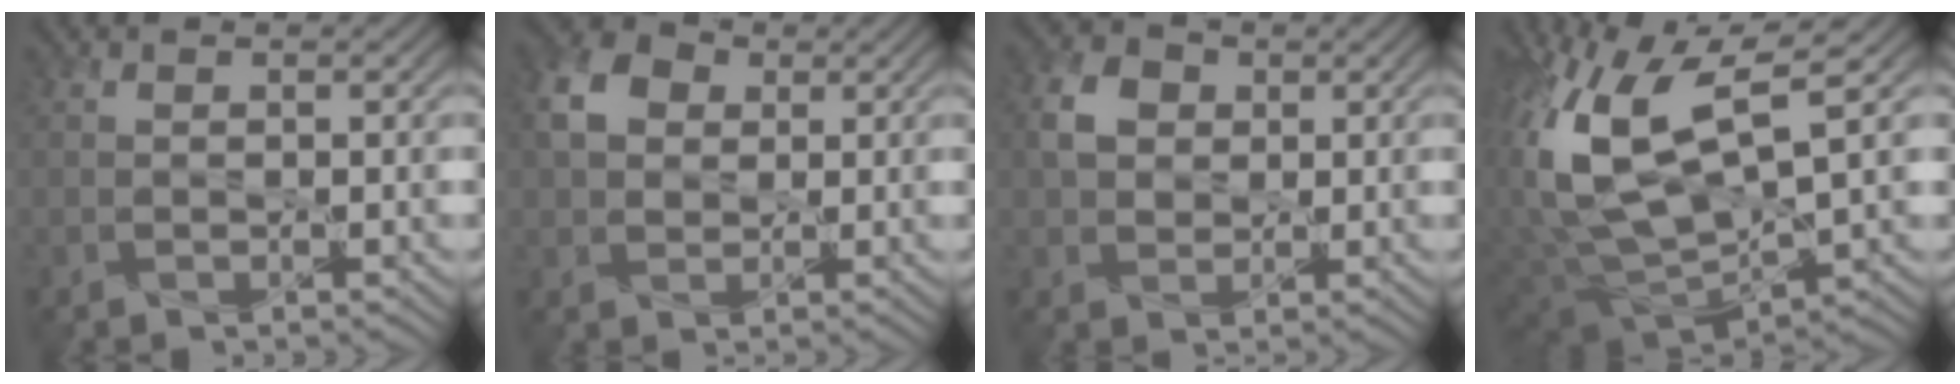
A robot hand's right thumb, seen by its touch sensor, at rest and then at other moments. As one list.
[{"total": 5.7, "force": [1.6, 4.4, 3.3], "torque": [-0.085, 0.011, 0.022]}, {"total": 4.2, "force": [0.9, 3.5, 2.2], "torque": [-0.053, 0.008, 0.014]}, {"total": 16.7, "force": [3.5, 6.4, 15.0], "torque": [-0.326, -0.002, 0.085]}]